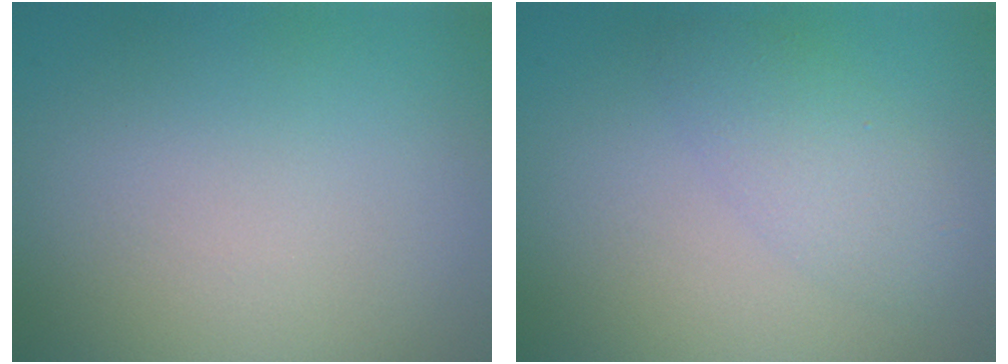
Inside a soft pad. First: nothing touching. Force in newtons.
{"total": 2.8, "press": 2.8, "slide": 0.1}